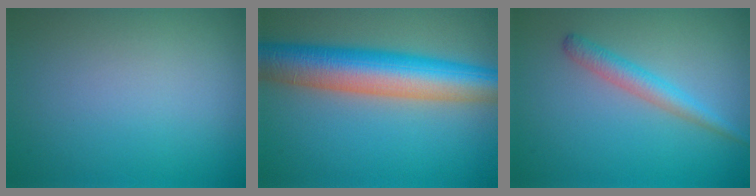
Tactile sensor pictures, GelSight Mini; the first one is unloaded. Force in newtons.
{"total": 9.8, "press": 9.8, "slide": 0.0}
{"total": 2.3, "press": 2.3, "slide": 0.0}